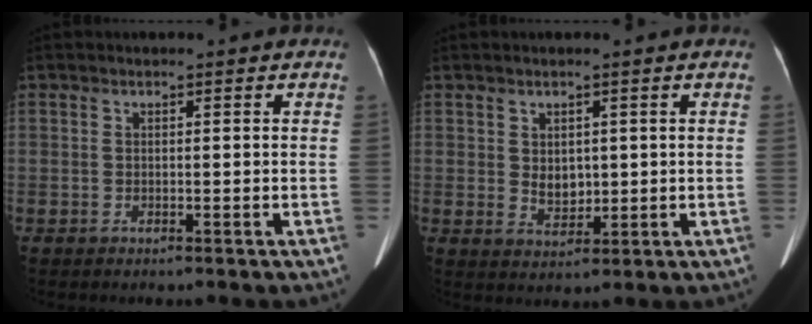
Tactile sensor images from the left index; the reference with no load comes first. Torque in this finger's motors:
{"motor_torque": [0.68, -0.07, 0.05, 0.01]}